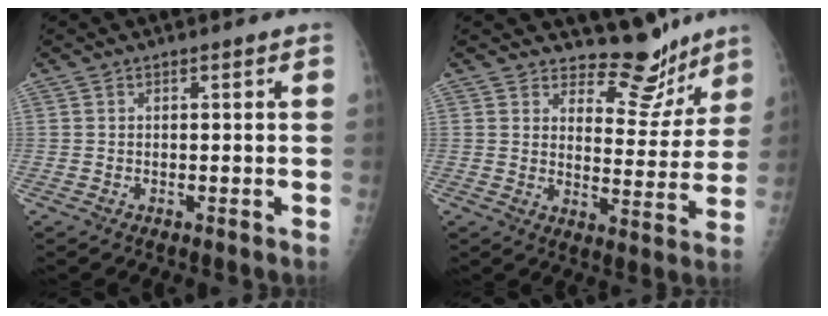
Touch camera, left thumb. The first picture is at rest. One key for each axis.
{"total": 9.8, "fx": 8.8, "fy": 4.1, "fz": 1.3, "tx": 0.020, "ty": -0.084, "tz": 0.120}